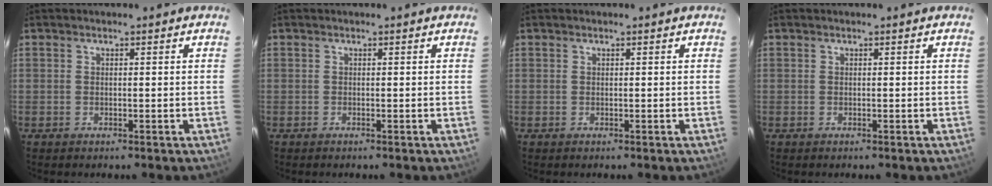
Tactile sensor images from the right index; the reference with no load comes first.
{"total": 0.0}
{"total": 0.0}
{"total": 0.0}